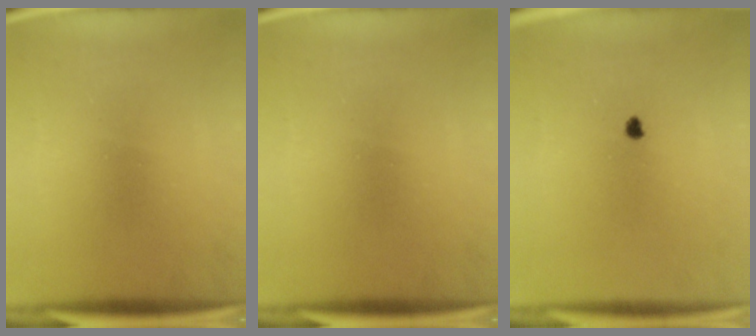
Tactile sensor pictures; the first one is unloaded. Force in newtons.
{"total": 0.0}
{"total": 1.0}